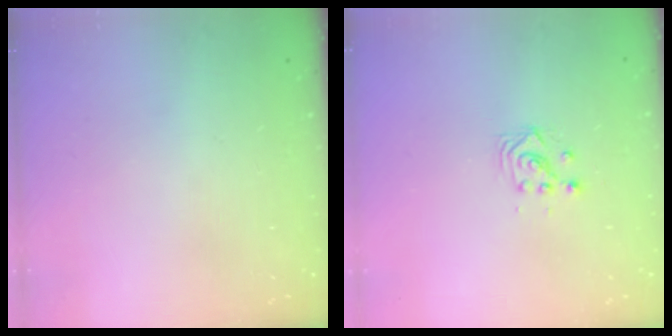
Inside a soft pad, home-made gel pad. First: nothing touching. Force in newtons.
{"total": 2.9, "press": 2.9, "slide": 0.2}